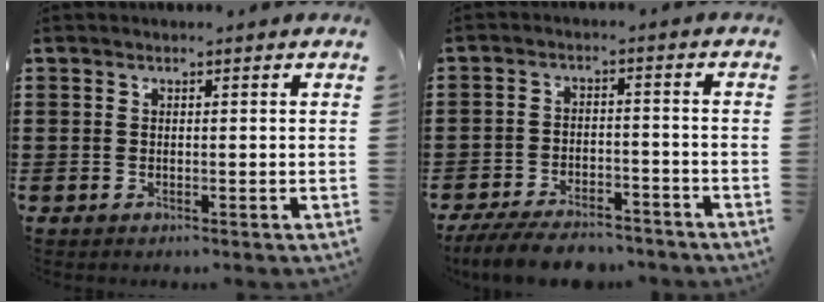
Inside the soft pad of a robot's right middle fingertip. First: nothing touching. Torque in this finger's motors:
{"motor_torque": [0.79, 0.64, 0.21, 0.10]}